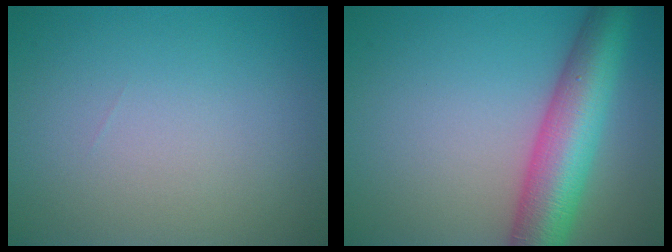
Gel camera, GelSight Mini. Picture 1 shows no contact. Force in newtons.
{"total": 8.6, "press": 8.6, "slide": 0.2}